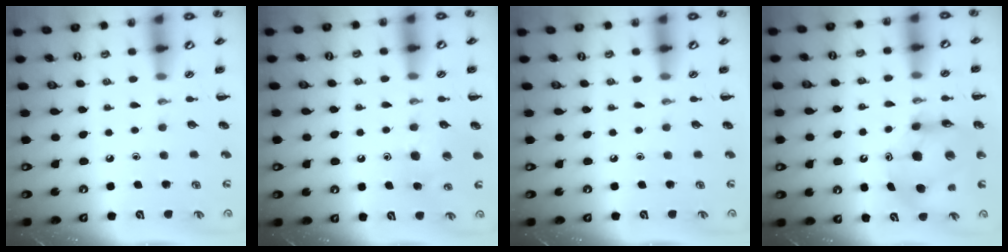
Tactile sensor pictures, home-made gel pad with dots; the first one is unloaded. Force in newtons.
{"total": 6.0, "press": 5.9, "slide": 1.5}
{"total": 0.0}
{"total": 9.4, "press": 9.1, "slide": 2.2}